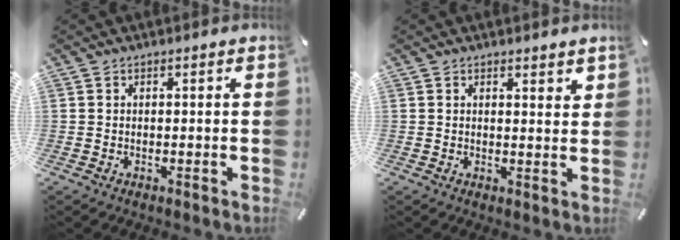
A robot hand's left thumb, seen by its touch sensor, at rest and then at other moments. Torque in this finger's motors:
{"motor_torque": [0.11, -0.26, 0.04, 0.08, -0.01]}